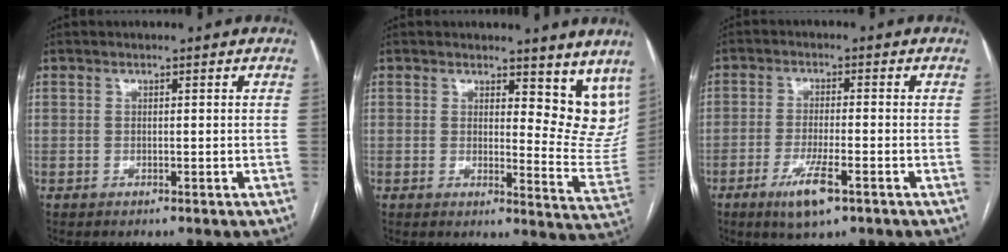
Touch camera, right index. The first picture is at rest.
{"total": 10.9, "force": [8.9, 4.2, 4.6], "torque": [-0.028, -0.036, 0.086]}
{"total": 6.4, "force": [-3.5, 0.8, 5.3], "torque": [-0.106, -0.012, -0.055]}